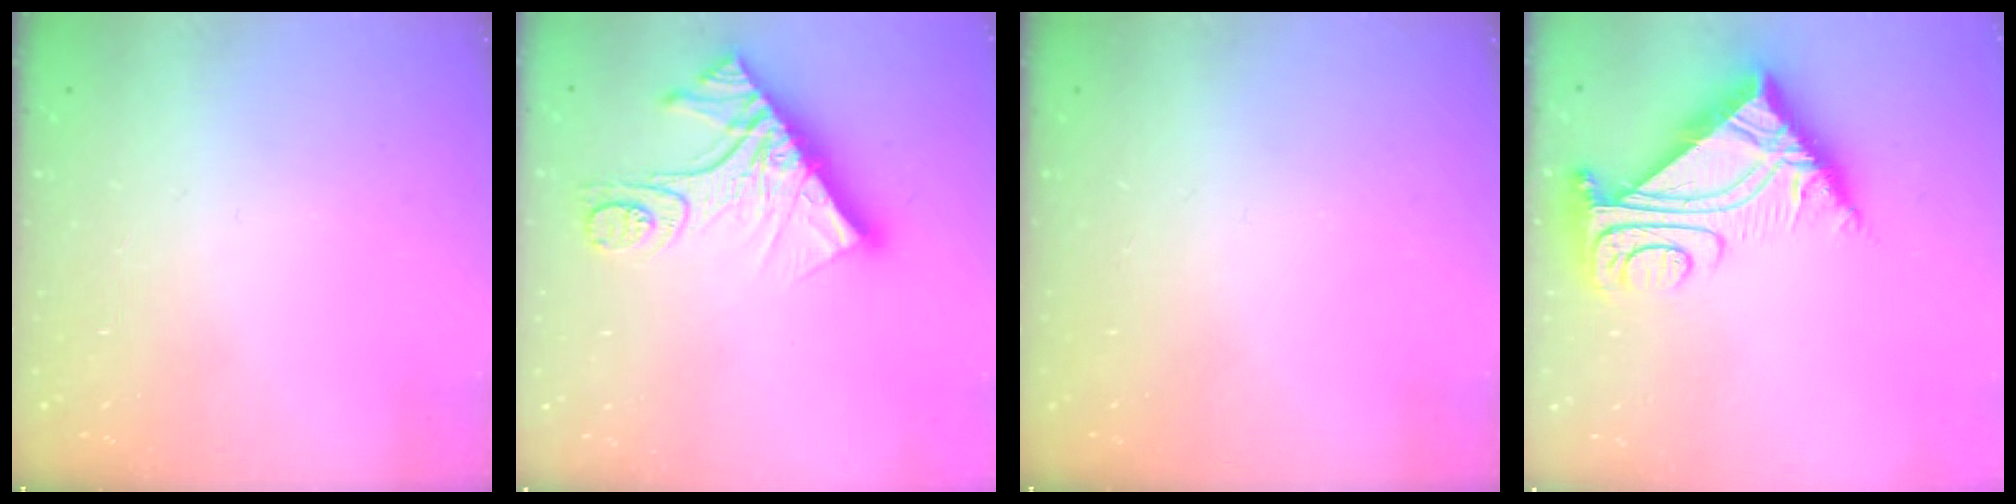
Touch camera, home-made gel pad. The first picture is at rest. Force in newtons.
{"total": 15.7, "press": 15.6, "slide": 1.6}
{"total": 0.0}
{"total": 10.3, "press": 10.2, "slide": 1.2}